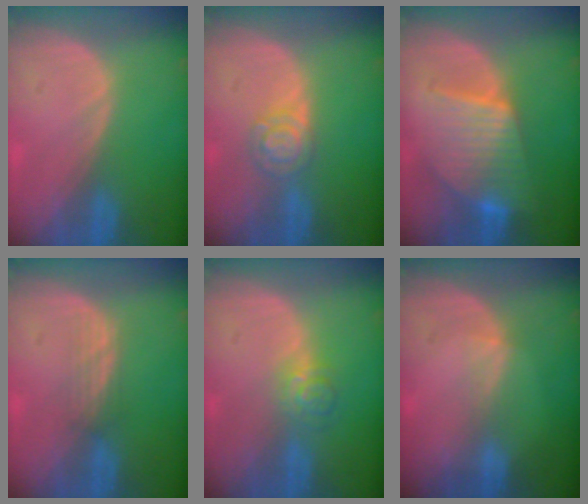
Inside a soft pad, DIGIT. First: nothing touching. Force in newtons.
{"total": 4.1, "press": 4.1, "slide": 0.1}
{"total": 8.4, "press": 8.4, "slide": 0.5}
{"total": 2.1, "press": 2.1, "slide": 0.2}
{"total": 3.6, "press": 3.5, "slide": 0.7}
{"total": 1.7, "press": 1.3, "slide": 1.1}